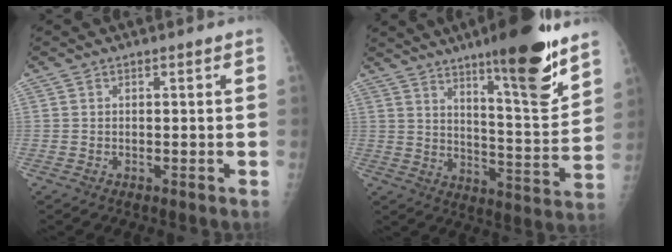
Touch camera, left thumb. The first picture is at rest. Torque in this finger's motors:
{"motor_torque": [4.35, 0.66, 1.42, -1.21, 0.36]}